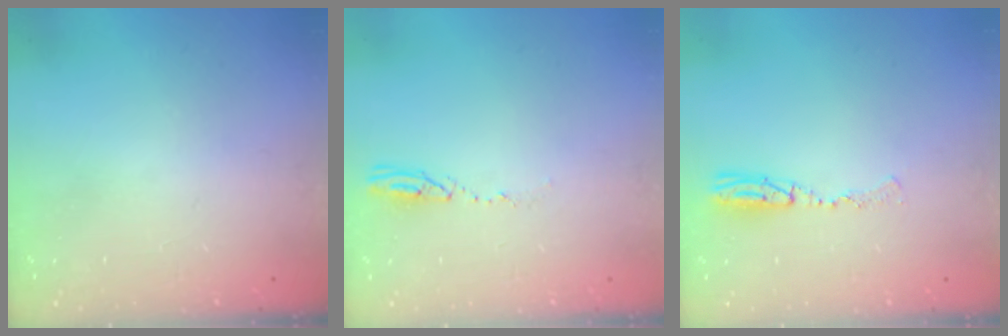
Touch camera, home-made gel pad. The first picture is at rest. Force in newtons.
{"total": 4.1, "press": 4.1, "slide": 0.4}
{"total": 5.6, "press": 5.3, "slide": 1.9}